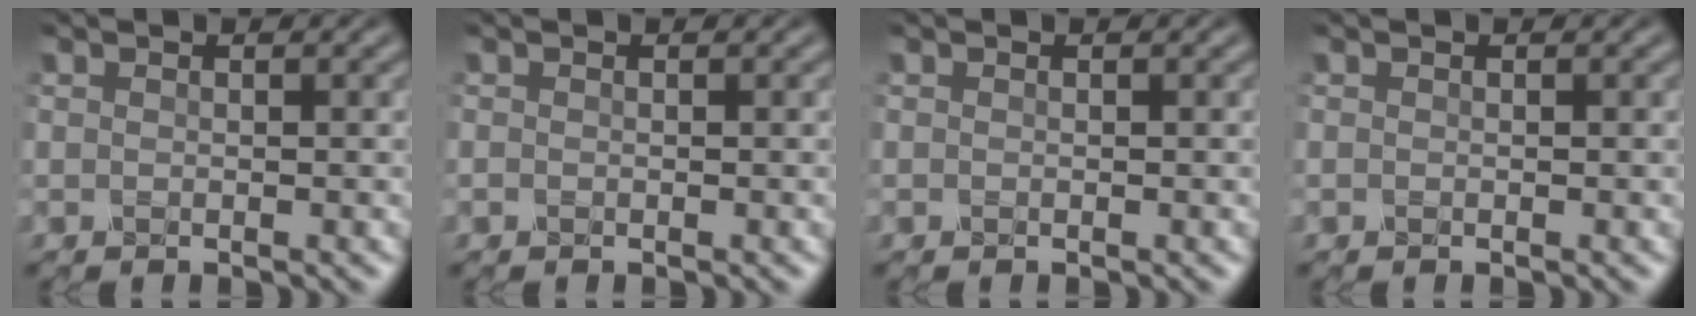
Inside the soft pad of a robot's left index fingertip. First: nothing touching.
{"total": 0.0}
{"total": 0.0}
{"total": 0.0}